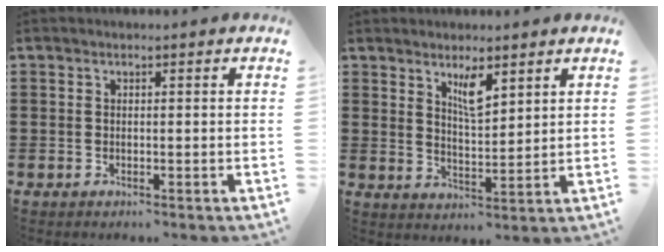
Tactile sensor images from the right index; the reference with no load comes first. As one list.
[{"total": 4.6, "force": [2.9, 1.3, 3.3], "torque": [-0.064, 0.001, 0.050]}]